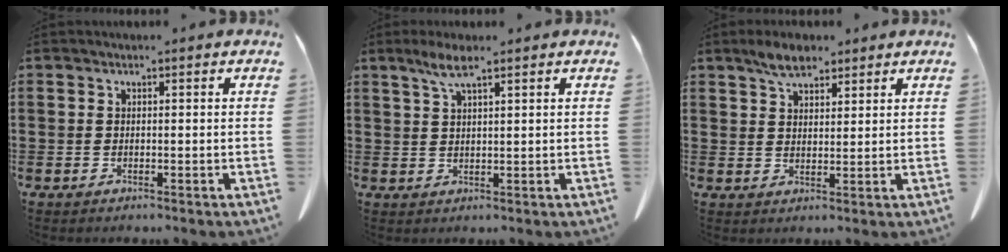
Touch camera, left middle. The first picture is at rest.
{"total": 4.2, "force": [2.5, 0.6, 3.2], "torque": [-0.070, 0.004, 0.044]}
{"total": 4.6, "force": [3.5, 1.9, 2.3], "torque": [-0.053, 0.006, 0.065]}